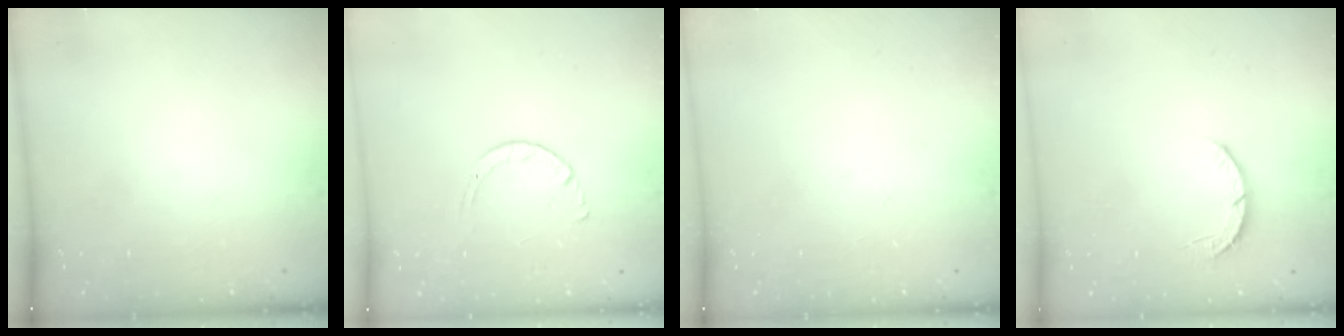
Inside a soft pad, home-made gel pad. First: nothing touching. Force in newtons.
{"total": 2.7, "press": 2.7, "slide": 0.3}
{"total": 0.0}
{"total": 3.2, "press": 3.2, "slide": 0.4}